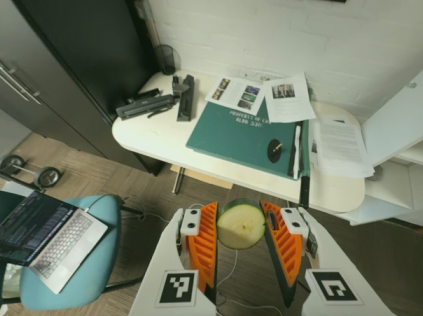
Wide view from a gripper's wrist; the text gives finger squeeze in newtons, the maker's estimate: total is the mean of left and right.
{"total": 9.8, "left": 9.8, "right": 9.7}